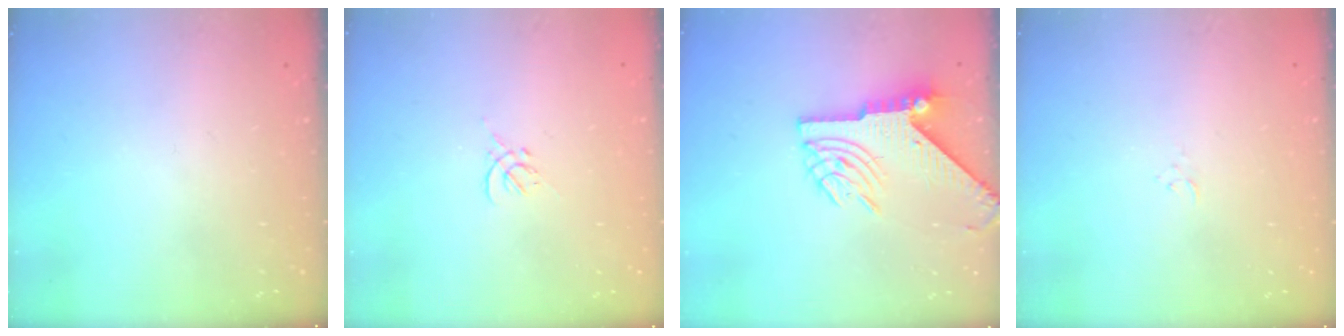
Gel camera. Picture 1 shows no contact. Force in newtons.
{"total": 0.0}
{"total": 9.2, "press": 9.2, "slide": 1.1}
{"total": 1.5, "press": 1.5, "slide": 0.2}